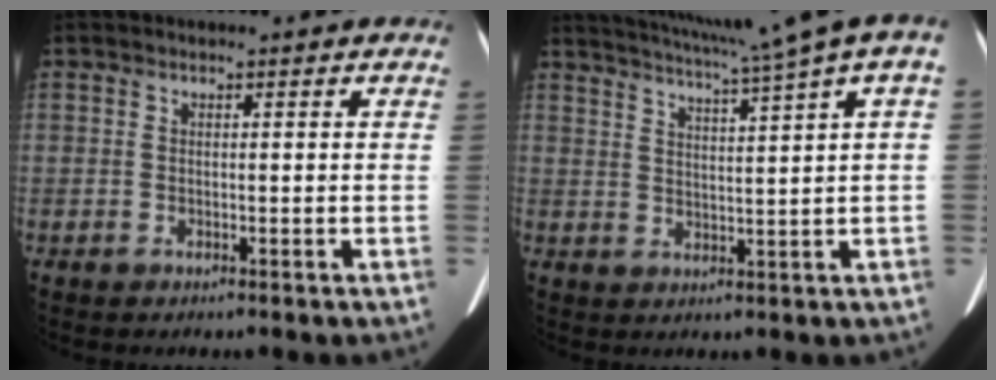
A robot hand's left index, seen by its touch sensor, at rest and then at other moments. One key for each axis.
{"total": 12.6, "fx": 8.8, "fy": -1.5, "fz": 8.8, "tx": -0.143, "ty": 0.011, "tz": 0.117}